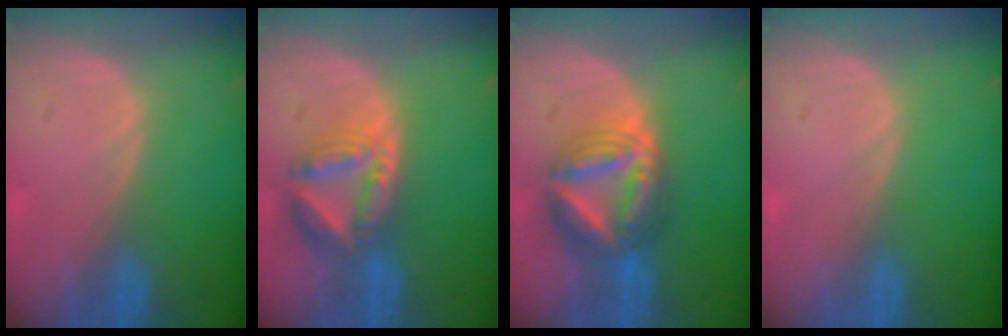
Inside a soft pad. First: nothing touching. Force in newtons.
{"total": 8.2, "press": 7.1, "slide": 4.2}
{"total": 9.0, "press": 9.0, "slide": 0.9}
{"total": 0.0}